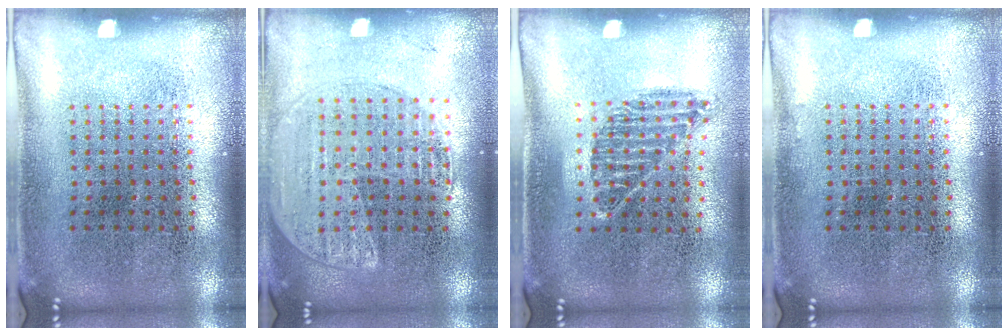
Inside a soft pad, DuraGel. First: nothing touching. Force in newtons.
{"total": 1.6, "press": 1.5, "slide": 0.4}
{"total": 1.0, "press": 0.8, "slide": 0.5}
{"total": 0.0}